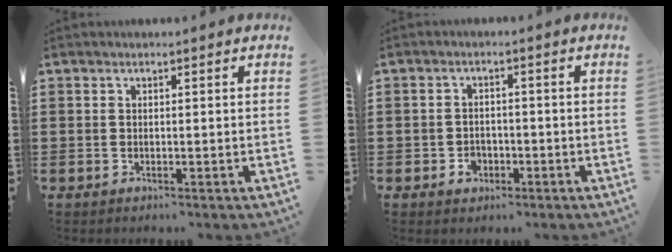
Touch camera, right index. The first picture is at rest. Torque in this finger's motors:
{"motor_torque": [0.00, 2.14, 0.20, 0.05]}